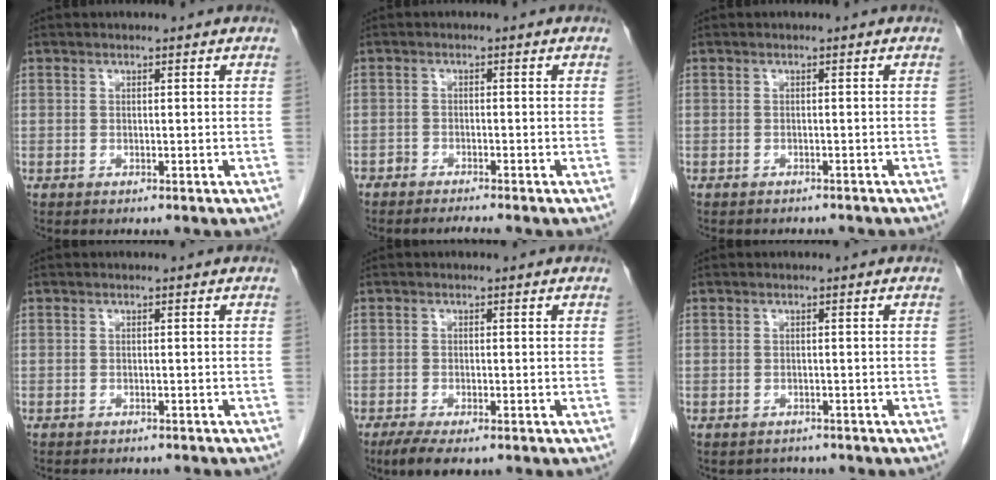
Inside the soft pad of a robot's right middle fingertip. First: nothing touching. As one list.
[{"total": 2.8, "force": [-2.6, 0.0, 1.0], "torque": [-0.013, -0.007, -0.043]}, {"total": 4.4, "force": [-3.9, 1.6, 1.2], "torque": [-0.018, 0.000, -0.043]}, {"total": 4.2, "force": [-3.8, 1.2, 1.2], "torque": [-0.017, -0.001, -0.044]}, {"total": 4.7, "force": [-3.3, 1.4, 3.1], "torque": [-0.055, -0.011, -0.053]}, {"total": 2.2, "force": [-1.9, 1.1, -0.3], "torque": [-0.003, 0.000, -0.029]}]